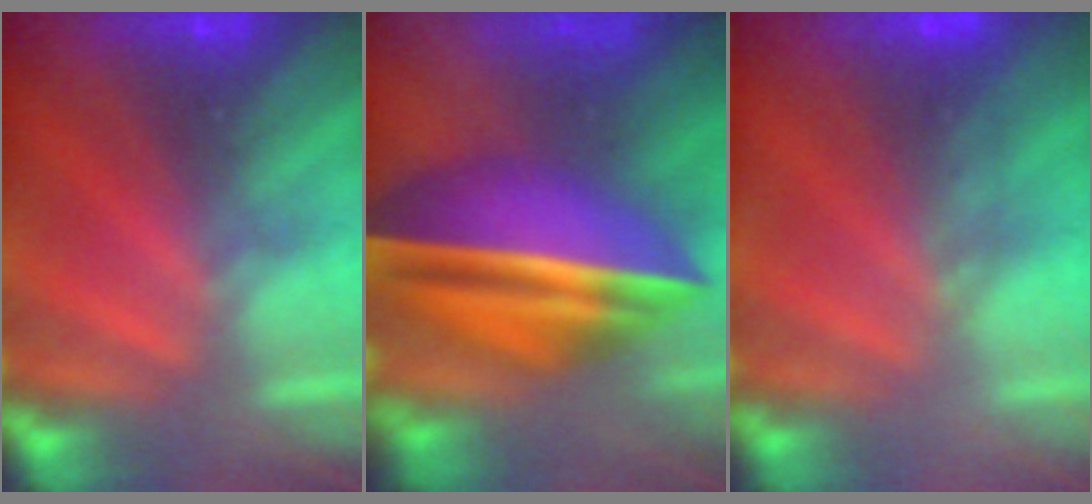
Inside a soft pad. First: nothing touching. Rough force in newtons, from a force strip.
{"total": 5.8}
{"total": 3.9}